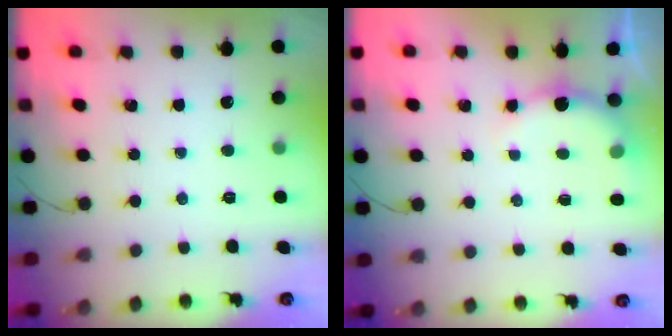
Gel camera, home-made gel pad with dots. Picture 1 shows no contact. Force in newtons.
{"total": 3.5, "press": 3.5, "slide": 0.4}